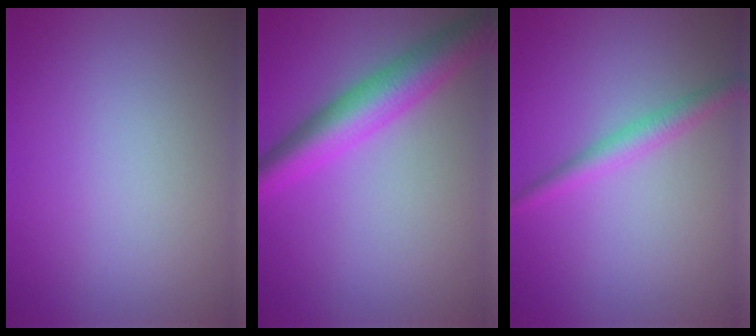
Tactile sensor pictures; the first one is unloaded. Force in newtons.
{"total": 5.9, "press": 5.9, "slide": 0.2}
{"total": 2.3, "press": 2.3, "slide": 0.0}